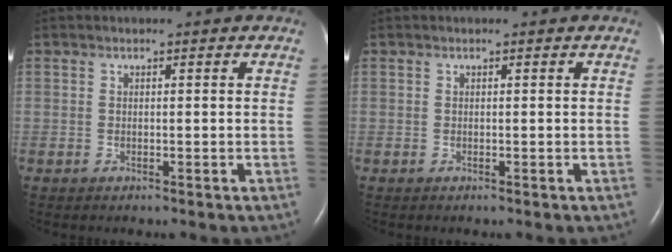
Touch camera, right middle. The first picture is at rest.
{"total": 0.0}